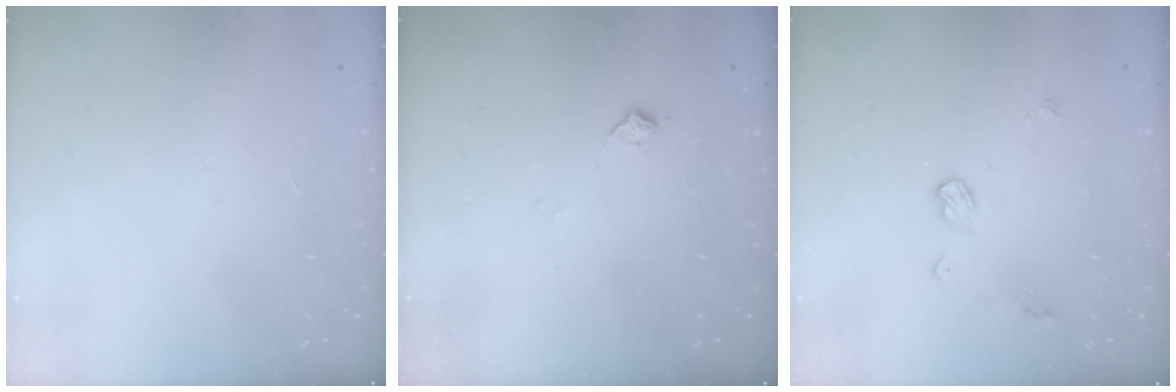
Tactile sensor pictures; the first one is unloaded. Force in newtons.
{"total": 5.0, "press": 5.0, "slide": 0.4}
{"total": 7.1, "press": 7.1, "slide": 0.2}